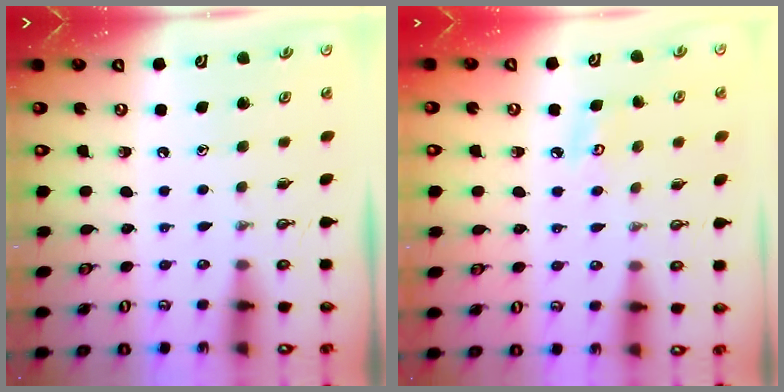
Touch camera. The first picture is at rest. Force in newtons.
{"total": 5.9, "press": 5.9, "slide": 0.5}